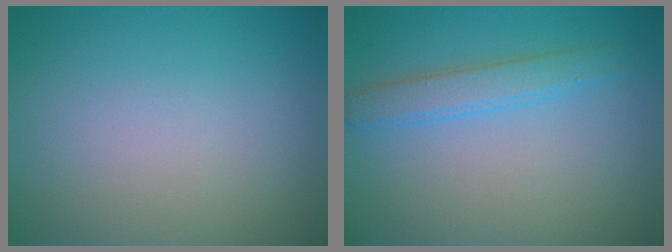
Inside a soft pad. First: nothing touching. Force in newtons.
{"total": 2.5, "press": 2.5, "slide": 0.1}